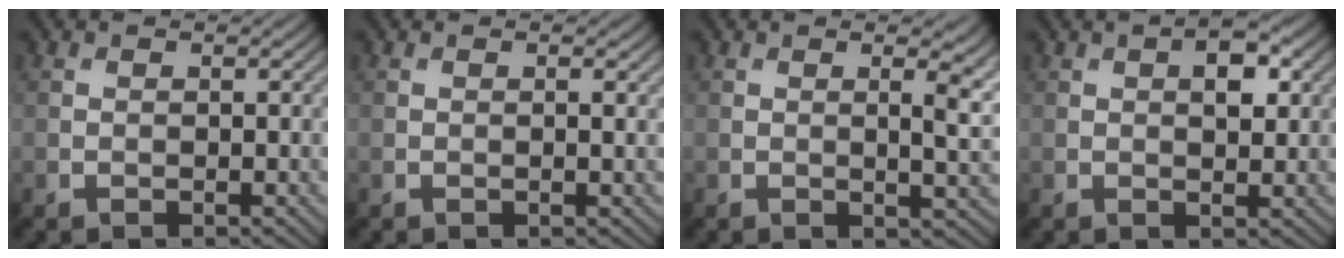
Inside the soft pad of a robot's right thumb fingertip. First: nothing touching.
{"total": 0.6, "force": [0.1, 0.0, 0.6], "torque": [-0.010, 0.000, 0.000]}
{"total": 4.7, "force": [1.0, 1.5, 4.3], "torque": [-0.061, -0.001, 0.019]}
{"total": 3.7, "force": [1.2, 1.6, 3.1], "torque": [-0.052, 0.003, 0.019]}